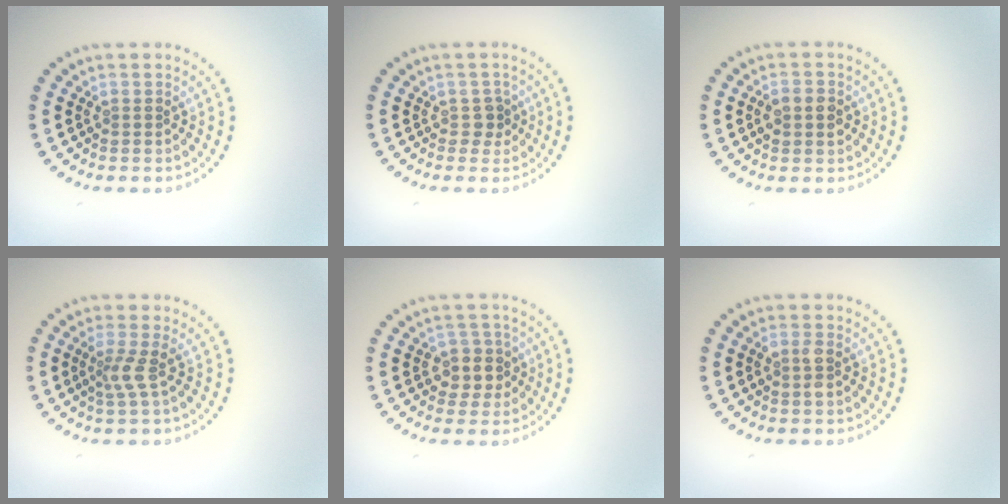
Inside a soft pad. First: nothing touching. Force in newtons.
{"total": 1.2, "press": 1.0, "slide": 0.7}
{"total": 2.7, "press": 2.7, "slide": 0.1}
{"total": 1.9, "press": 1.3, "slide": 1.4}
{"total": 2.8, "press": 2.5, "slide": 1.3}
{"total": 1.5, "press": 1.5, "slide": 0.3}